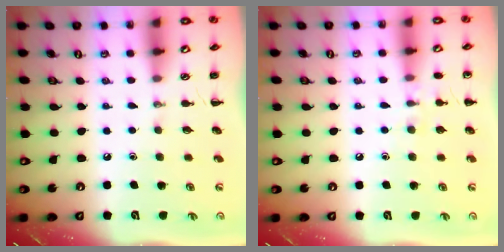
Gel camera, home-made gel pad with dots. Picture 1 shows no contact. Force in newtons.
{"total": 6.5, "press": 6.3, "slide": 1.8}